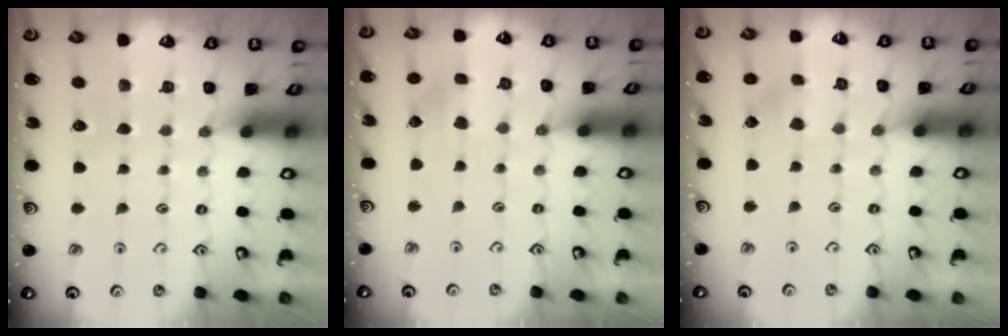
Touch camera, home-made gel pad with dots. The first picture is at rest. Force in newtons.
{"total": 2.8, "press": 2.8, "slide": 0.2}
{"total": 2.3, "press": 2.3, "slide": 0.1}